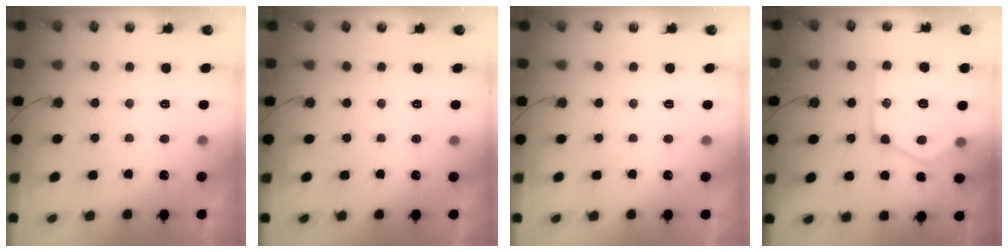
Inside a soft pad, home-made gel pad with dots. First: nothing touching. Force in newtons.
{"total": 0.0}
{"total": 0.0}
{"total": 15.4, "press": 15.4, "slide": 1.1}